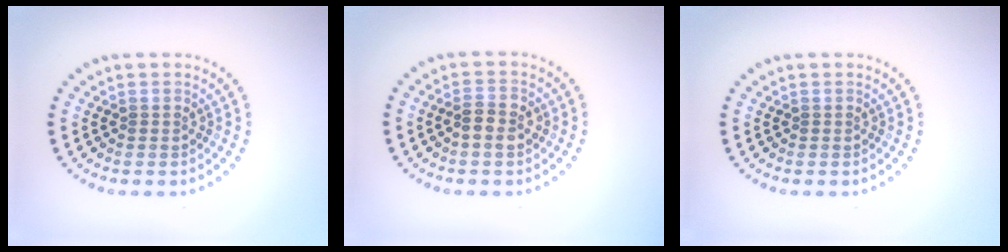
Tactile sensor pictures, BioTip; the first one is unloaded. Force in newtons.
{"total": 2.1, "press": 2.1, "slide": 0.5}
{"total": 0.0}